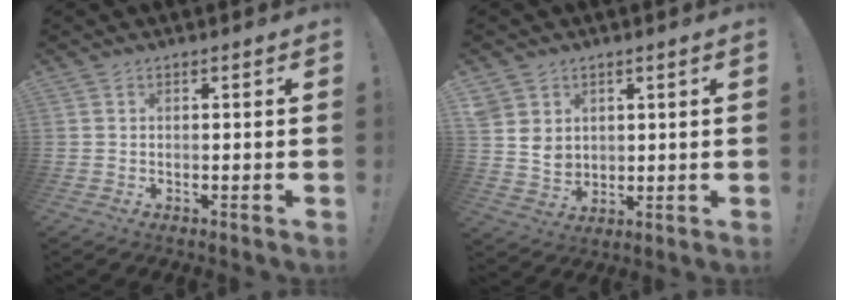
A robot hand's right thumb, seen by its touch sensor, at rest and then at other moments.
{"total": 6.4, "force": [3.3, 5.3, 1.3], "torque": [-0.028, -0.022, 0.071]}